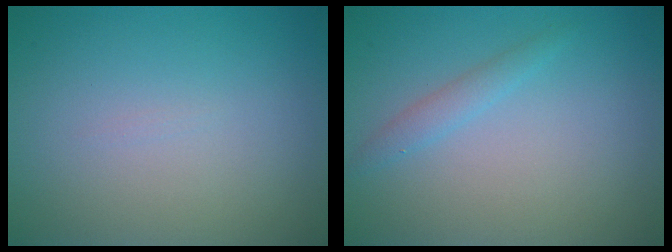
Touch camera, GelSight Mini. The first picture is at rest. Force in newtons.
{"total": 1.3, "press": 1.3, "slide": 0.0}